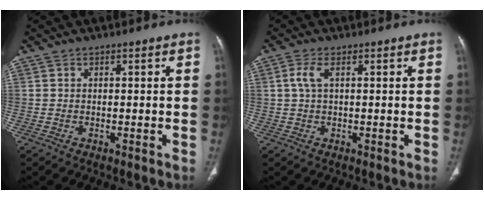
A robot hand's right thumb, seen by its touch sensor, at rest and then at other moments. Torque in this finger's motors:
{"motor_torque": [-0.70, 0.22, -0.25, 0.17, 0.06]}